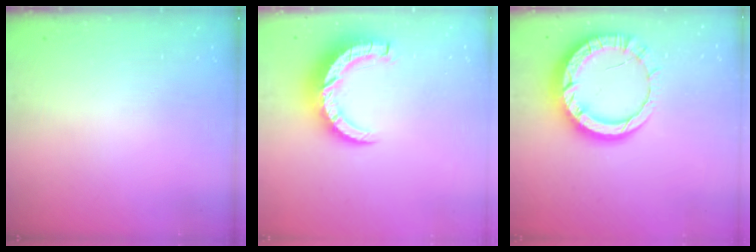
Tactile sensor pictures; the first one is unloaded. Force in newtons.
{"total": 8.9, "press": 8.9, "slide": 0.9}
{"total": 13.4, "press": 13.3, "slide": 1.4}